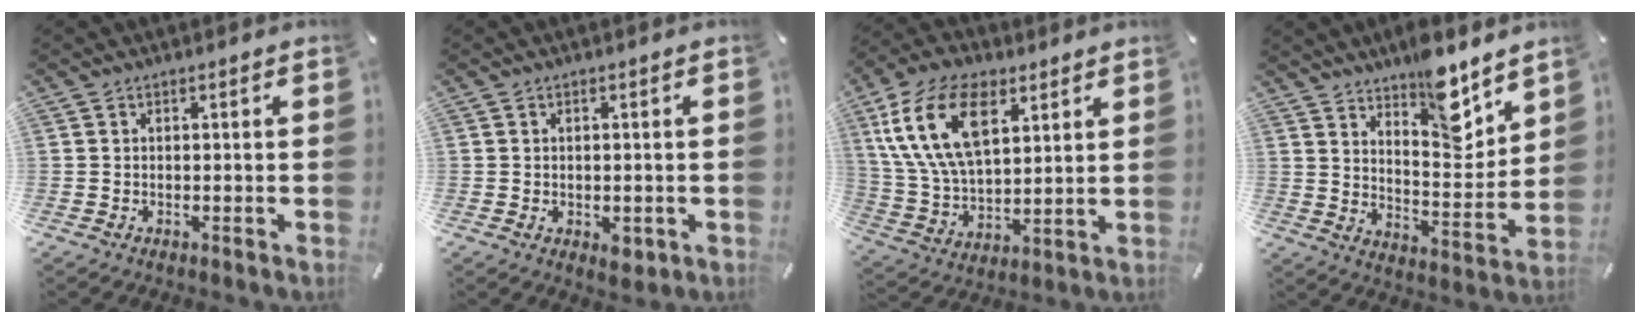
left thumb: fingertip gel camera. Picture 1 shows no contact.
{"total": 2.8, "force": [-0.7, 1.9, 1.9], "torque": [-0.015, -0.003, -0.012]}
{"total": 17.5, "force": [7.7, 10.1, 12.1], "torque": [-0.279, -0.010, 0.135]}
{"total": 12.8, "force": [9.9, 5.0, 6.4], "torque": [-0.077, -0.077, 0.173]}